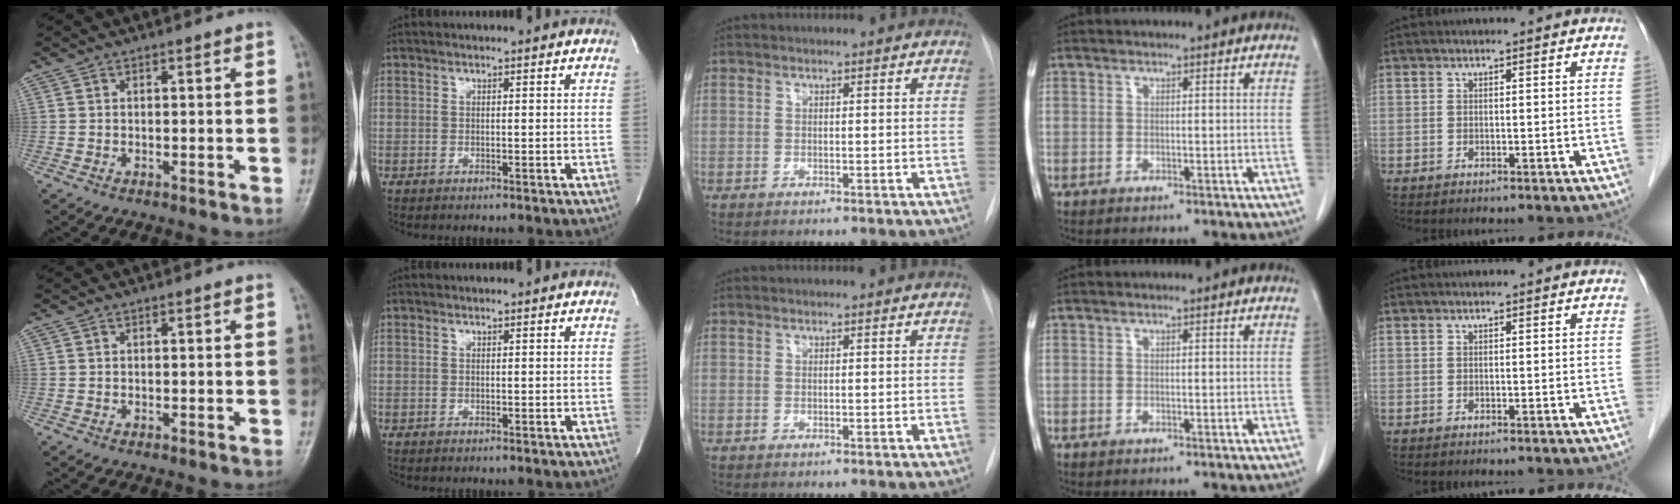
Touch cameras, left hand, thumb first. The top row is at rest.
{}